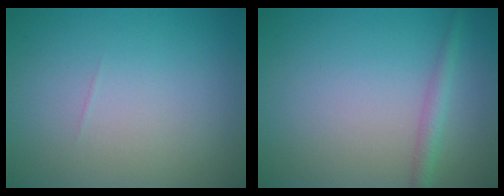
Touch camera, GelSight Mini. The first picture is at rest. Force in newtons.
{"total": 1.7, "press": 1.7, "slide": 0.1}